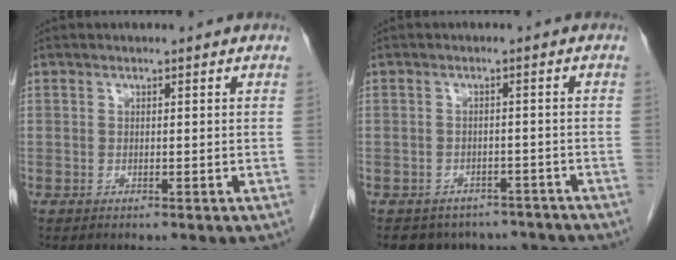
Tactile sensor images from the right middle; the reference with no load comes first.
{"total": 8.8, "force": [-7.7, 4.1, 0.9], "torque": [-0.003, 0.013, -0.087]}